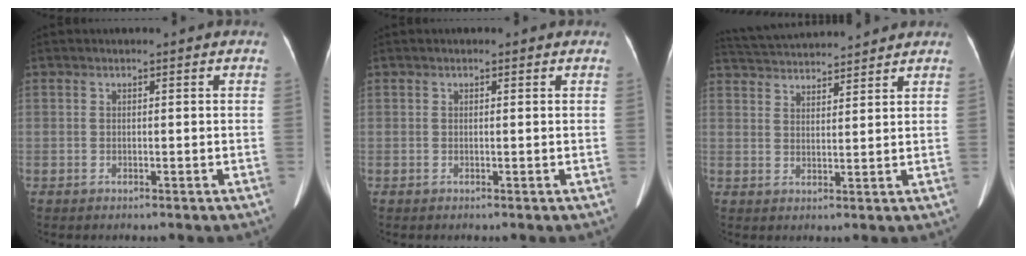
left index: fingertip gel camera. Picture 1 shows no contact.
{"total": 0.9, "force": [0.7, 0.2, 0.5], "torque": [-0.007, 0.004, 0.006]}
{"total": 12.9, "force": [12.2, 1.2, 4.1], "torque": [-0.079, 0.029, 0.191]}